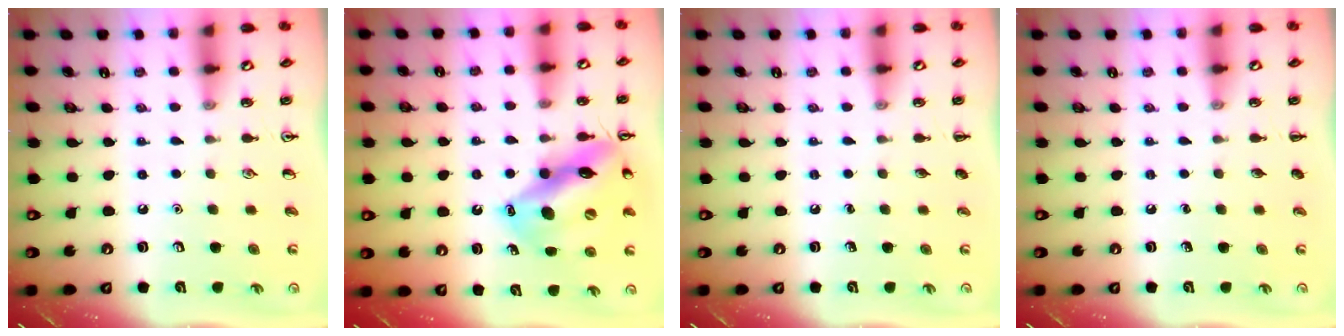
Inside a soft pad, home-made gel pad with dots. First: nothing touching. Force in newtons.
{"total": 17.3, "press": 17.1, "slide": 3.1}
{"total": 0.0}
{"total": 0.0}